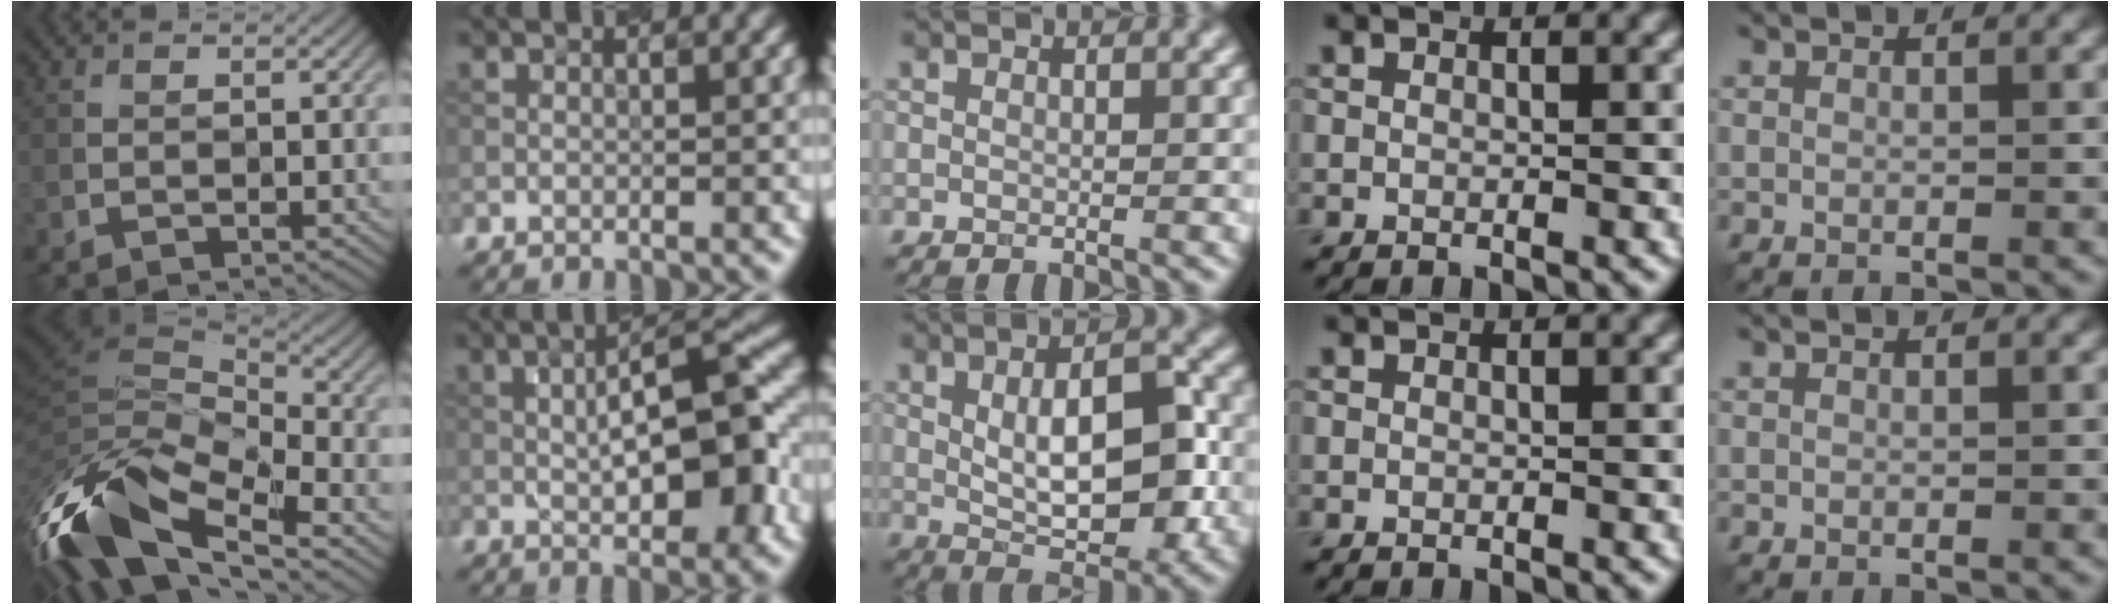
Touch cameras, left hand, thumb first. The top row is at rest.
{"thumb": {"total": 16.6, "force": [-7.8, 7.8, 12.4], "torque": [-0.299, -0.021, -0.143]}, "index": {"total": 9.5, "force": [0.1, 3.2, 9.0], "torque": [-0.131, 0.015, 0.000]}, "middle": {"total": 8.1, "force": [0.2, 3.3, 7.4], "torque": [-0.112, 0.003, 0.003]}}